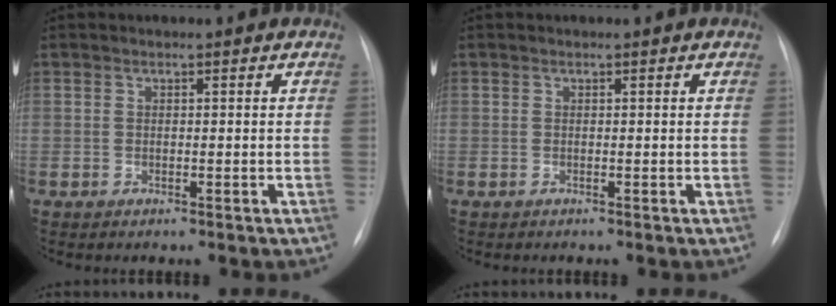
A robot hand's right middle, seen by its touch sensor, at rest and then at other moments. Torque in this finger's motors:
{"motor_torque": [0.00, 0.00, 0.00, 0.01]}